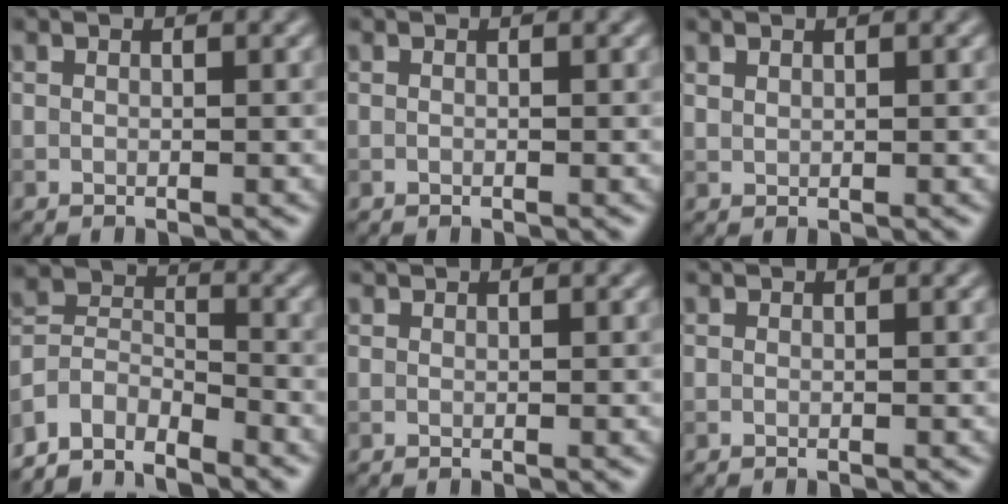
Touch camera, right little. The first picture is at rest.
{"total": 0.0}
{"total": 0.7, "force": [0.6, 0.3, 0.2], "torque": [-0.007, 0.000, 0.016]}
{"total": 6.0, "force": [-5.1, 2.4, 1.9], "torque": [-0.035, -0.001, -0.107]}
{"total": 0.6, "force": [0.6, 0.0, 0.1], "torque": [-0.002, 0.002, 0.014]}
{"total": 0.0}